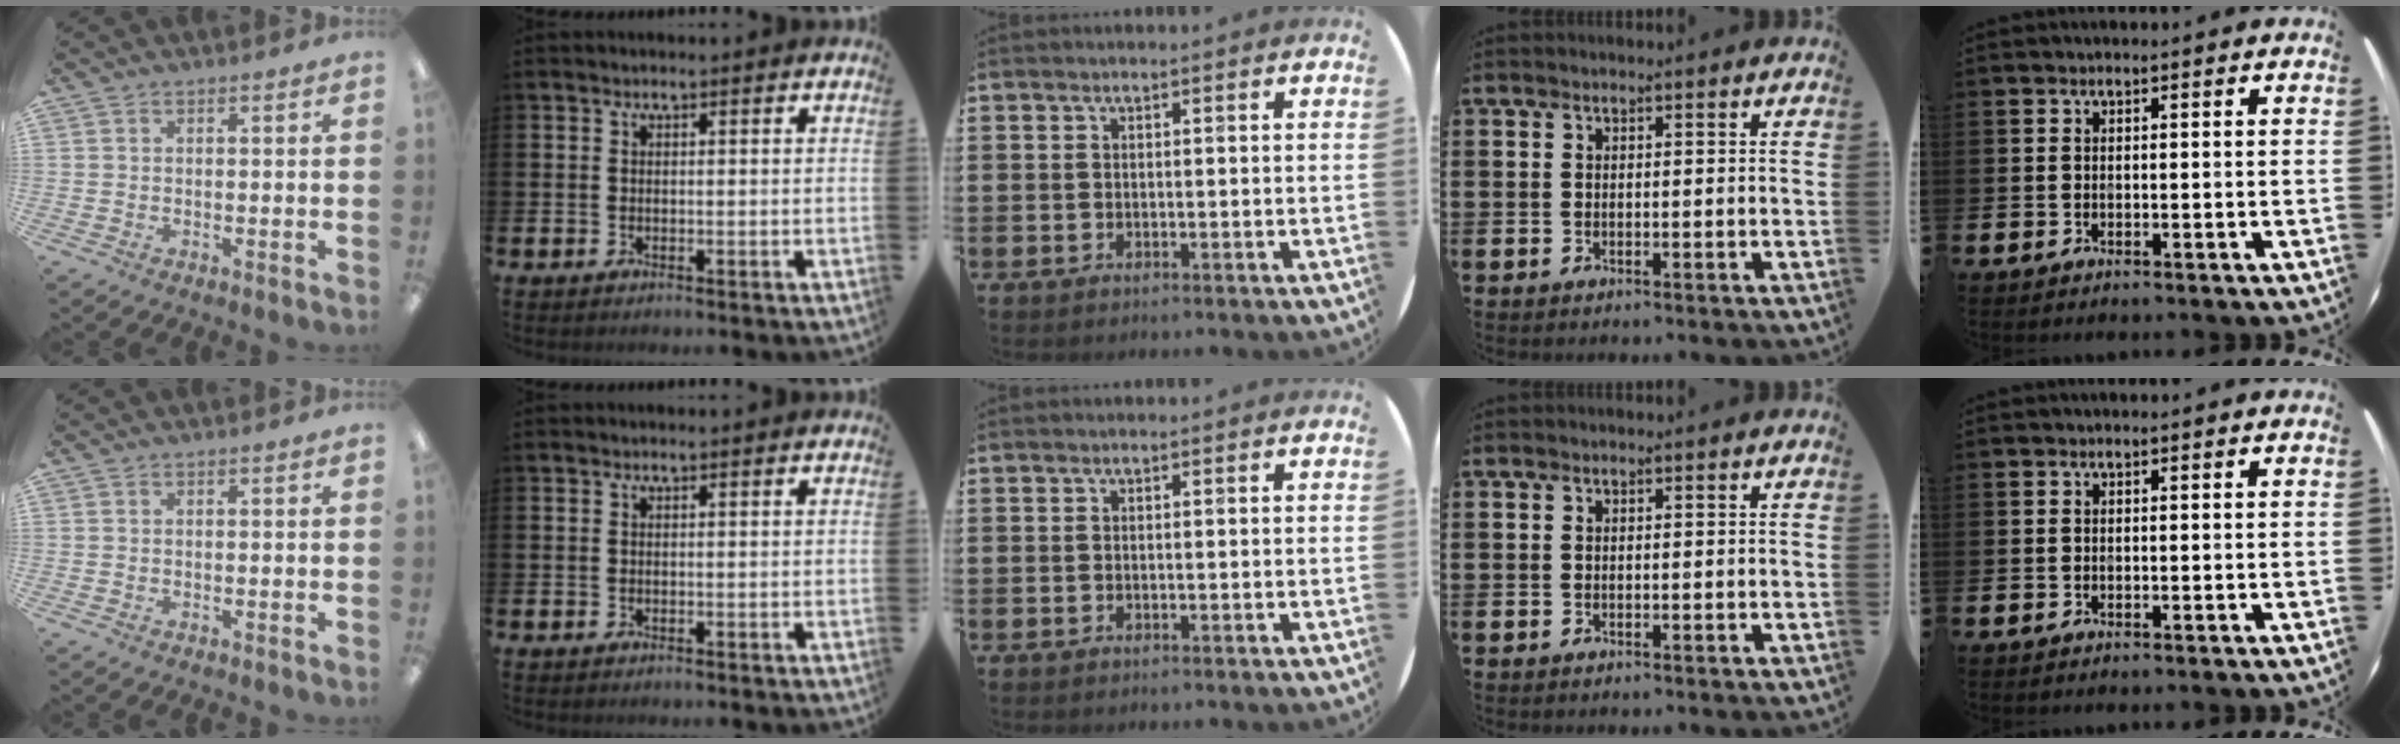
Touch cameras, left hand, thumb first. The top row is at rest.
{}